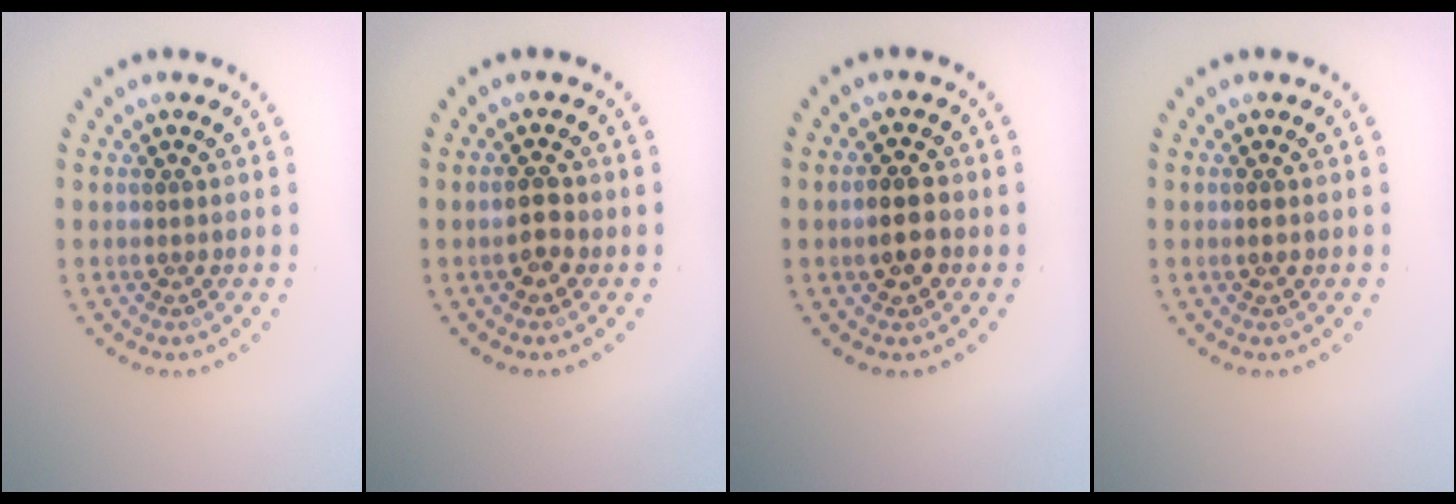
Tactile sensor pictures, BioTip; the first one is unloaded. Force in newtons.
{"total": 1.9, "press": 1.9, "slide": 0.1}
{"total": 2.5, "press": 2.5, "slide": 0.2}
{"total": 0.9, "press": 0.9, "slide": 0.1}